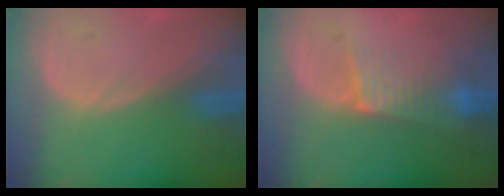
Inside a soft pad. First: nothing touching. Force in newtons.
{"total": 6.4, "press": 5.7, "slide": 3.1}